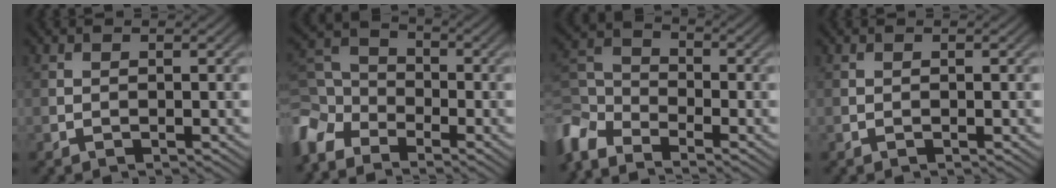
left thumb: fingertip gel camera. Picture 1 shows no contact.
{"total": 7.6, "force": [-4.7, 4.8, 3.6], "torque": [-0.101, -0.012, -0.114]}
{"total": 7.3, "force": [-5.1, 3.6, 3.7], "torque": [-0.095, -0.014, -0.118]}
{"total": 0.0}